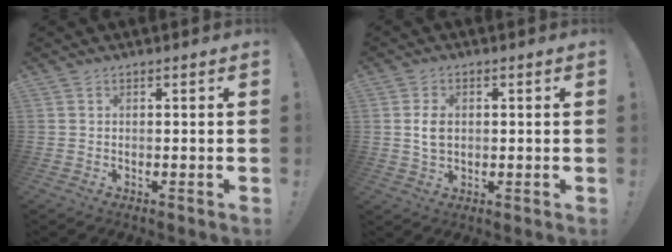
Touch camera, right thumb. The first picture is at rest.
{"total": 4.9, "force": [0.5, 3.3, 3.5], "torque": [-0.056, -0.006, 0.003]}